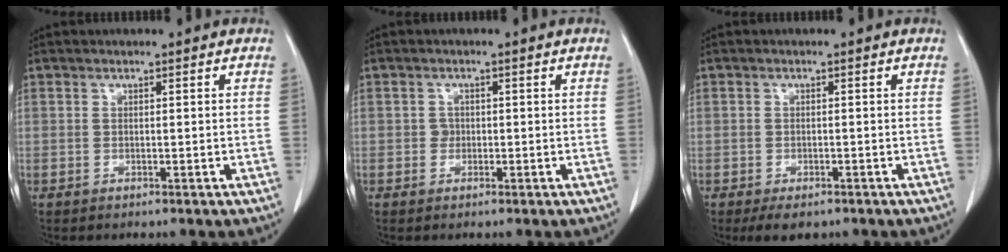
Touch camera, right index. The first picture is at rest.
{"total": 1.2, "force": [-0.1, 1.2, 0.4], "torque": [-0.004, 0.004, -0.002]}
{"total": 3.3, "force": [-2.3, 1.7, 1.5], "torque": [-0.020, -0.003, -0.028]}